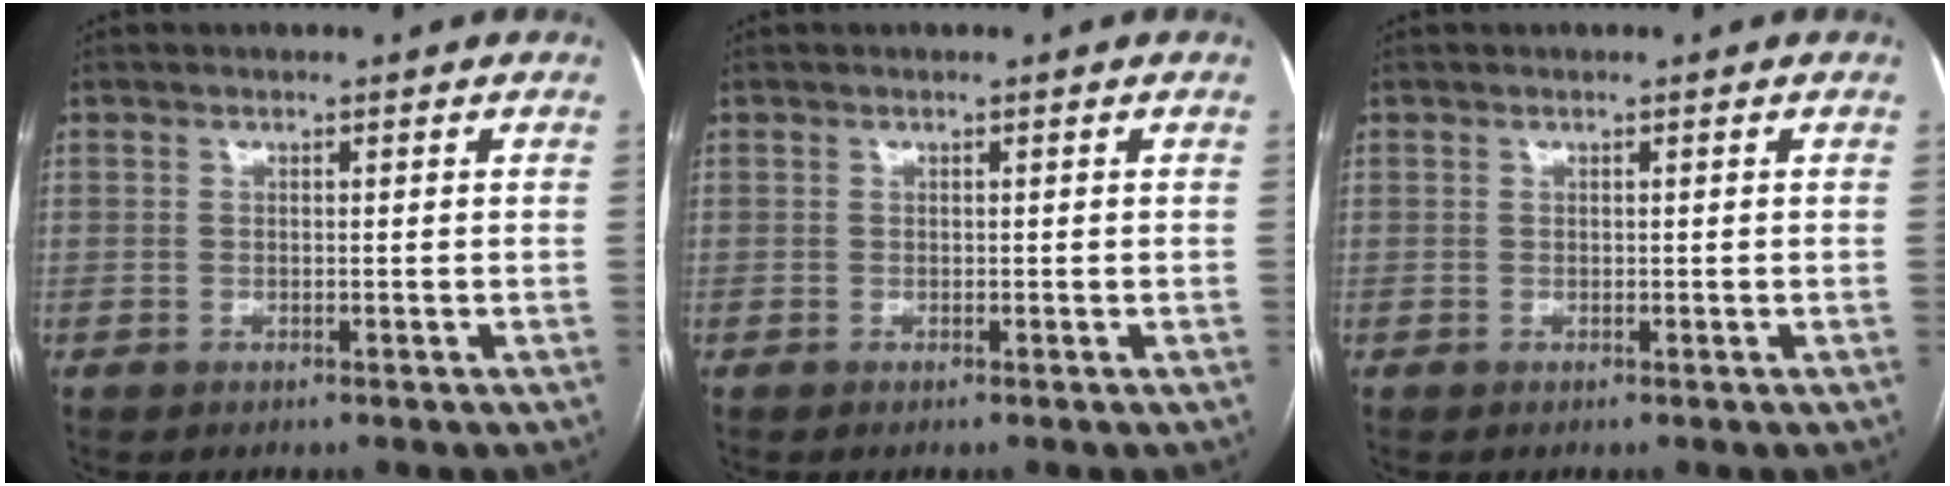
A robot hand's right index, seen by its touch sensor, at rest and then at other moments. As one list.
[{"total": 0.0}, {"total": 0.0}]